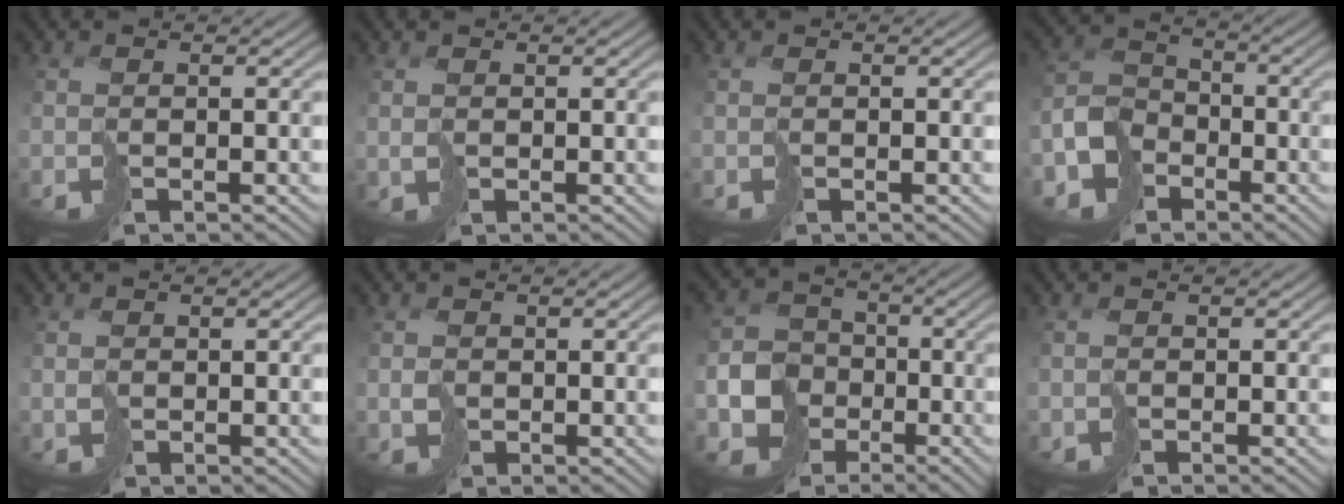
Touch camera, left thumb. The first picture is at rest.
{"total": 0.7, "force": [0.2, 0.6, 0.0], "torque": [-0.006, -0.005, 0.007]}
{"total": 0.0}
{"total": 7.2, "force": [-4.4, 5.2, 2.3], "torque": [-0.048, -0.011, -0.097]}
{"total": 0.8, "force": [0.1, 0.8, 0.0], "torque": [-0.004, -0.006, 0.003]}
{"total": 1.6, "force": [0.0, 1.6, 0.3], "torque": [-0.007, -0.005, 0.000]}
{"total": 6.6, "force": [-3.0, 5.6, 2.0], "torque": [-0.038, -0.009, -0.067]}
{"total": 1.0, "force": [-0.5, 0.8, 0.1], "torque": [-0.005, -0.005, -0.011]}